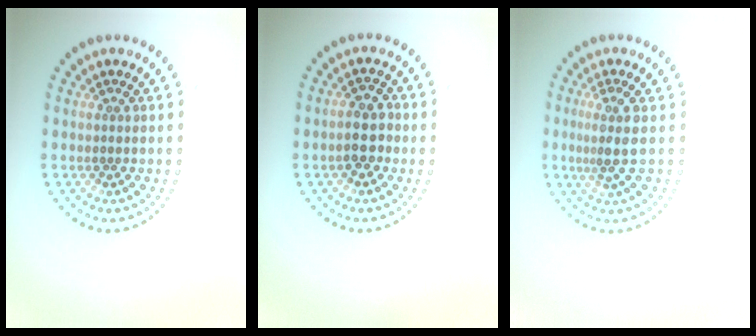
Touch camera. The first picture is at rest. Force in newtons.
{"total": 2.6, "press": 2.5, "slide": 0.9}
{"total": 2.6, "press": 2.0, "slide": 1.7}